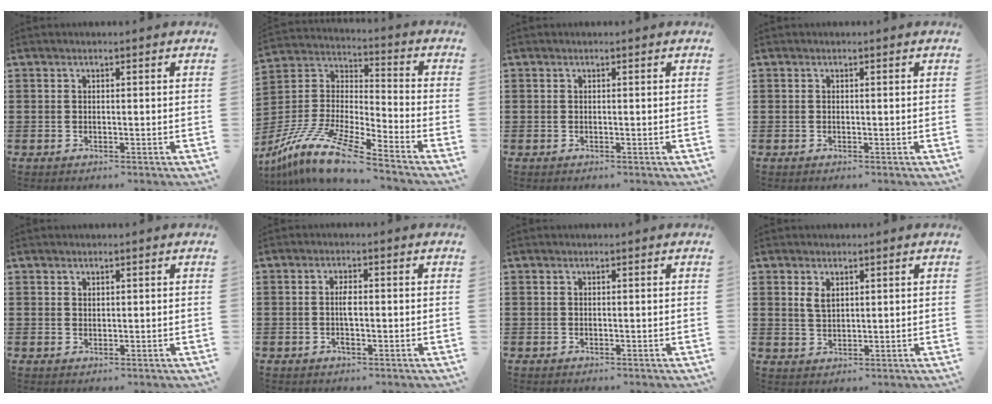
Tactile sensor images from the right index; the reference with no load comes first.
{"total": 12.1, "force": [-10.2, 1.0, 6.5], "torque": [-0.157, 0.002, -0.211]}
{"total": 0.0}
{"total": 0.0}
{"total": 0.7, "force": [0.6, 0.3, 0.1], "torque": [-0.003, 0.001, 0.013]}
{"total": 2.5, "force": [-0.3, 0.9, 2.3], "torque": [-0.044, 0.003, -0.007]}
{"total": 0.0}
{"total": 2.1, "force": [1.1, 1.1, 1.5], "torque": [-0.032, 0.004, 0.019]}